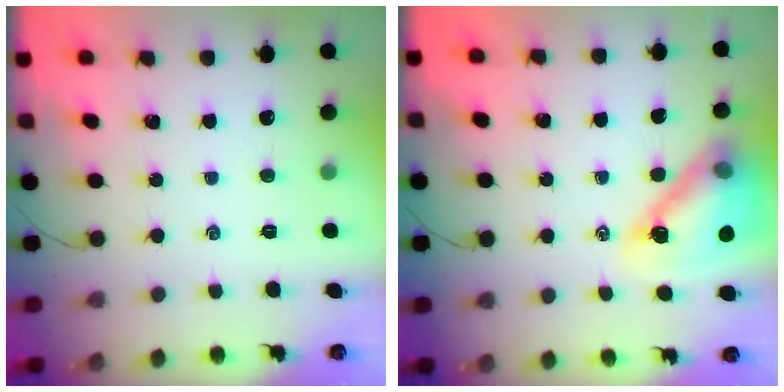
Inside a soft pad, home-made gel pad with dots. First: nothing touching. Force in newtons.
{"total": 14.8, "press": 14.3, "slide": 4.1}